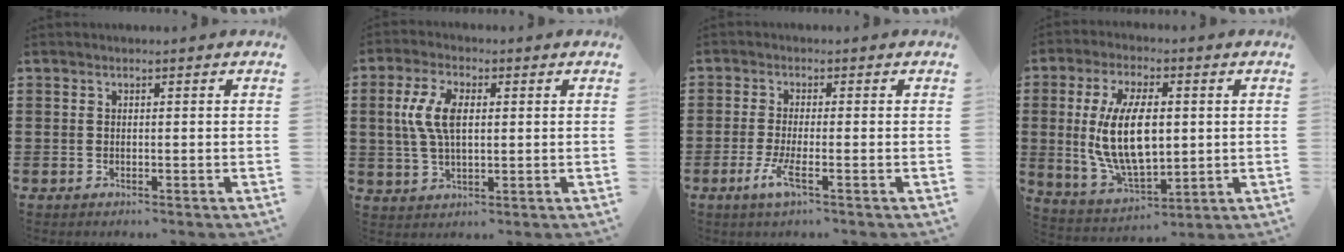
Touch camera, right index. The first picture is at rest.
{"total": 7.1, "force": [1.0, 3.5, 6.1], "torque": [-0.138, 0.010, 0.013]}
{"total": 4.3, "force": [-1.9, 0.5, 3.9], "torque": [-0.091, -0.017, -0.039]}
{"total": 12.7, "force": [1.1, 6.1, 11.0], "torque": [-0.229, -0.001, 0.017]}